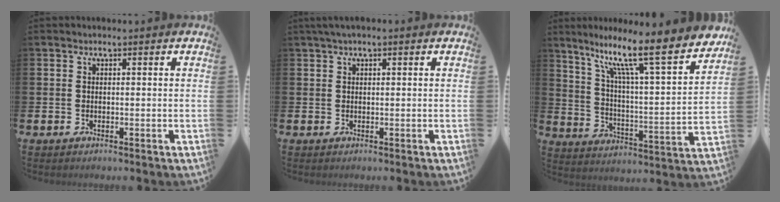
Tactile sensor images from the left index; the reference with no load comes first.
{"total": 1.4, "force": [0.8, 0.3, 1.0], "torque": [-0.028, 0.008, 0.016]}
{"total": 12.9, "force": [9.0, 2.2, 8.9], "torque": [-0.173, -0.068, 0.135]}